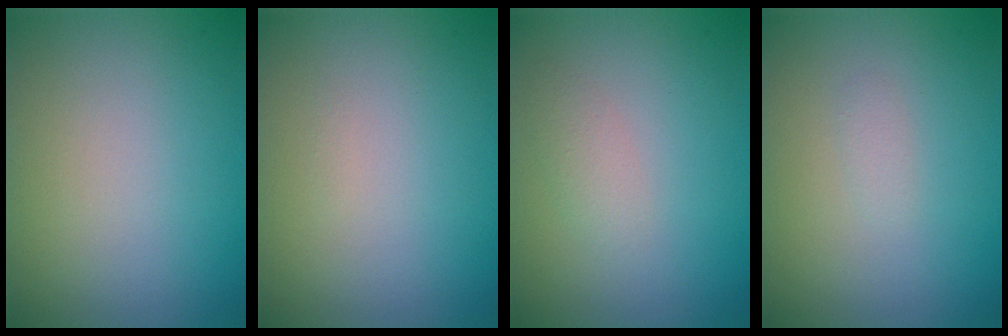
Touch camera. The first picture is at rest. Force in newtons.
{"total": 0.0}
{"total": 1.3, "press": 1.3, "slide": 0.0}
{"total": 0.5, "press": 0.5, "slide": 0.0}